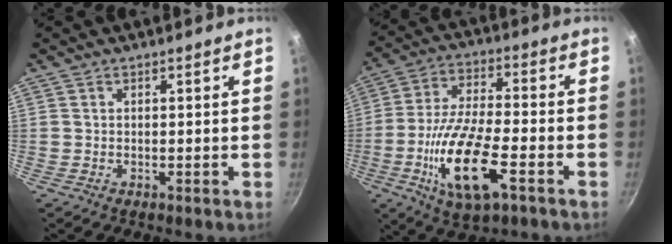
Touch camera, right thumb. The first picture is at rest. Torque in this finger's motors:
{"motor_torque": [2.58, 2.43, 2.10, -0.67, 0.70]}